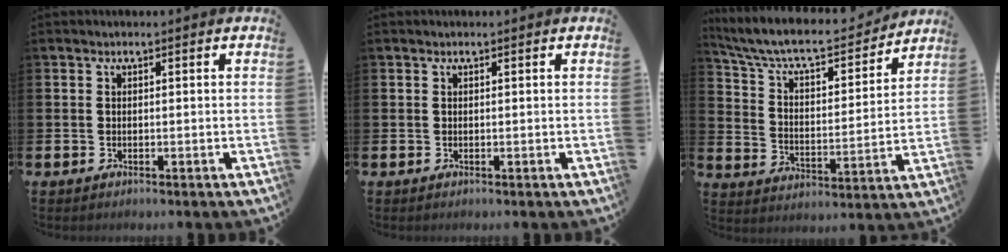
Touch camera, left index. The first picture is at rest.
{"total": 0.0}
{"total": 8.5, "force": [7.6, 2.2, 3.1], "torque": [-0.089, -0.054, 0.125]}